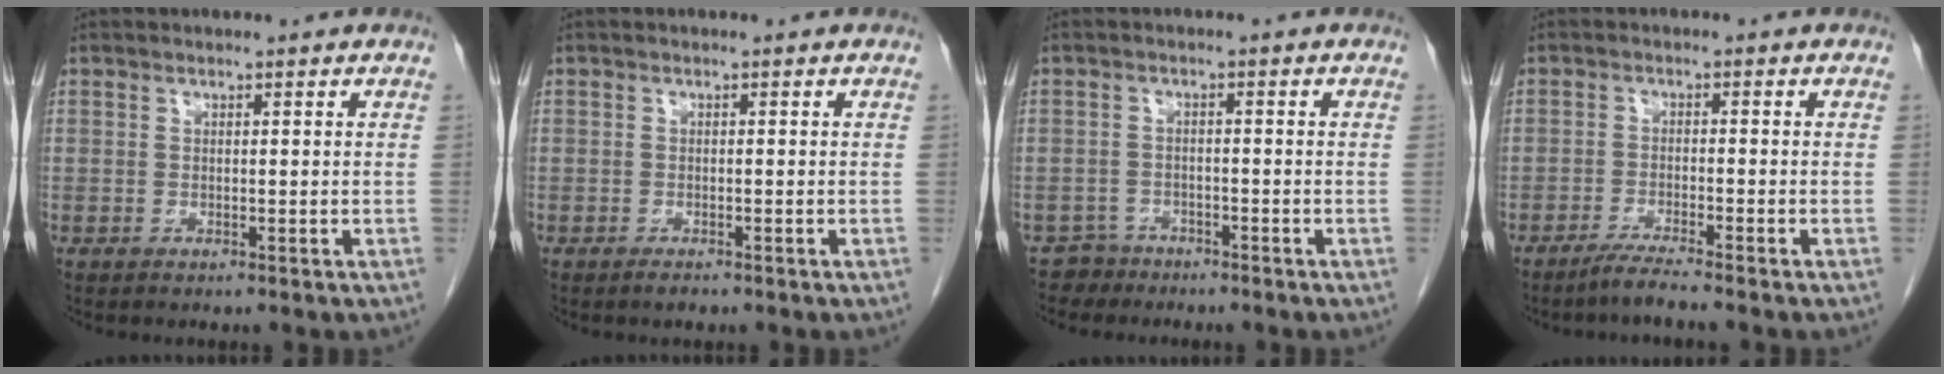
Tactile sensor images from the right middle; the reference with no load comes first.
{"total": 1.0, "force": [-0.8, 0.2, 0.5], "torque": [-0.011, -0.002, -0.010]}
{"total": 2.7, "force": [-2.2, 1.3, -0.9], "torque": [0.014, 0.004, -0.040]}
{"total": 3.4, "force": [-2.9, -0.8, 1.6], "torque": [-0.037, -0.011, -0.060]}